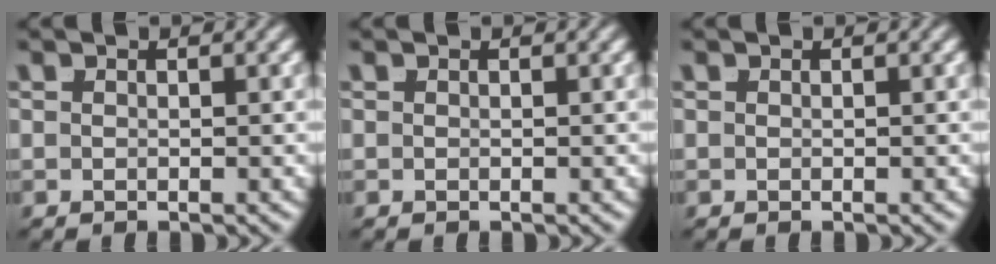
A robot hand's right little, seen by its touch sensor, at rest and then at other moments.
{"total": 0.0}
{"total": 0.0}